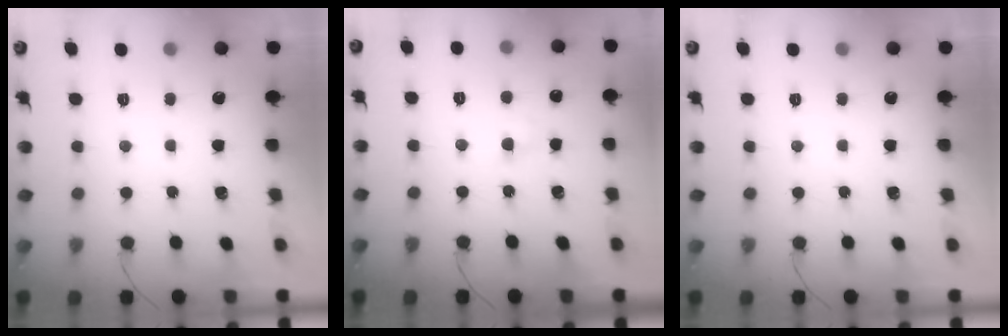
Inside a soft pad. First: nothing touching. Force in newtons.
{"total": 2.5, "press": 2.3, "slide": 1.1}
{"total": 0.0}